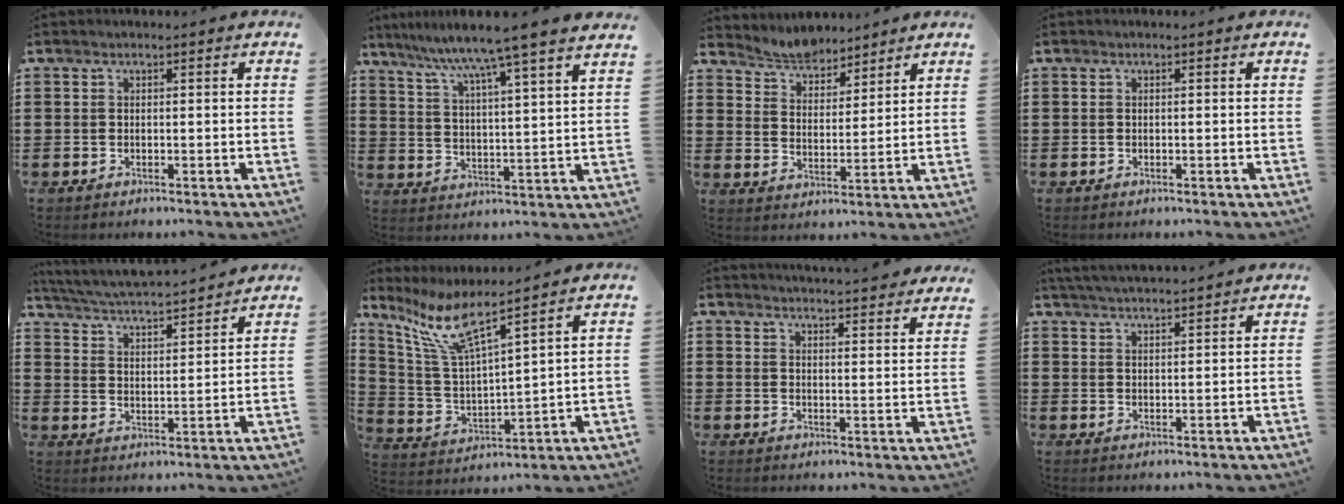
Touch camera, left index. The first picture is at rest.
{"total": 6.9, "force": [5.9, -1.7, 3.1], "torque": [-0.085, -0.044, 0.090]}
{"total": 4.8, "force": [4.8, 0.6, -0.2], "torque": [-0.020, -0.023, 0.087]}
{"total": 0.0}
{"total": 4.1, "force": [3.9, -0.2, 1.1], "torque": [-0.043, -0.031, 0.061]}
{"total": 8.8, "force": [6.5, 1.2, 5.8], "torque": [-0.143, -0.033, 0.112]}
{"total": 4.2, "force": [4.1, -0.6, 0.4], "torque": [-0.014, -0.030, 0.072]}
{"total": 3.4, "force": [3.3, -0.5, 0.4], "torque": [-0.019, -0.012, 0.060]}